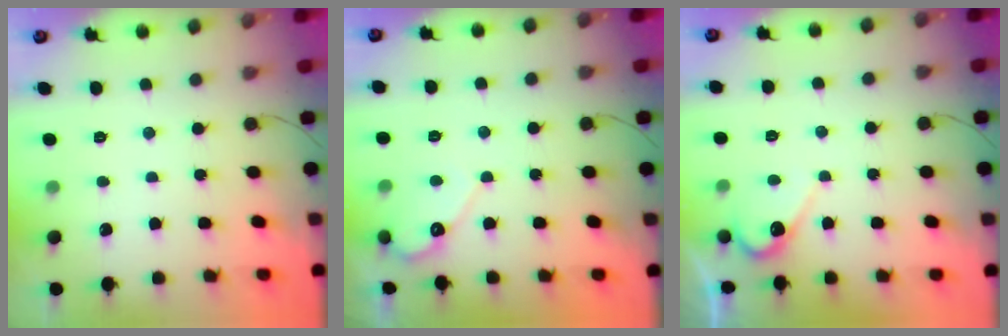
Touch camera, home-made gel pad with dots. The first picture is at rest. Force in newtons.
{"total": 5.6, "press": 5.6, "slide": 0.4}
{"total": 5.5, "press": 5.5, "slide": 0.3}